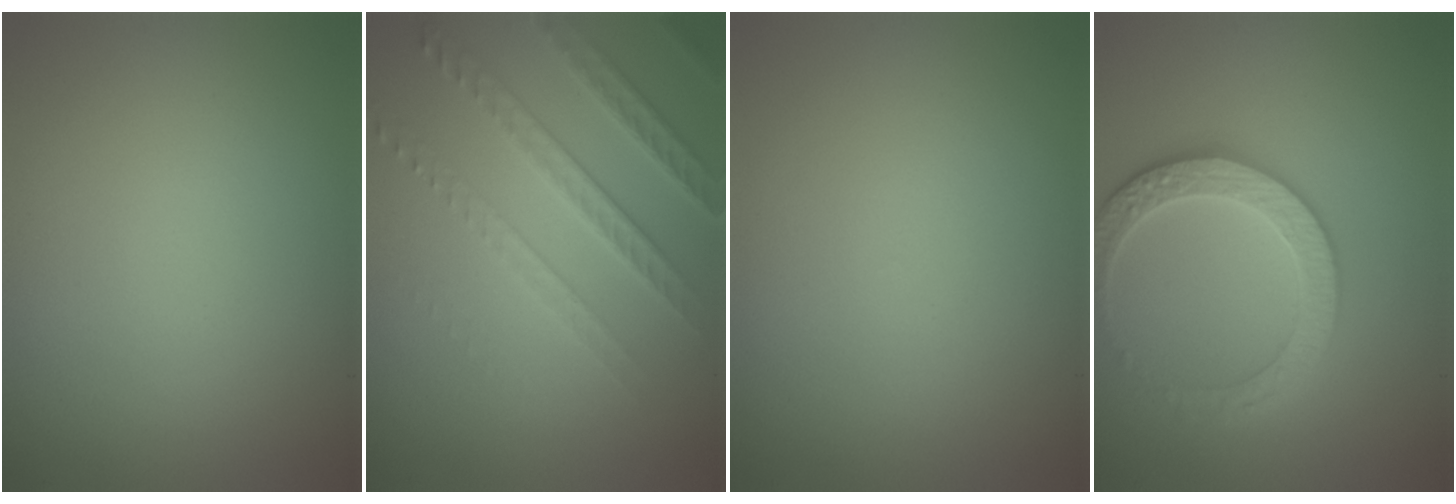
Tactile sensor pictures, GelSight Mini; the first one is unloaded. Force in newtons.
{"total": 3.6, "press": 3.2, "slide": 1.6}
{"total": 0.0}
{"total": 3.9, "press": 3.9, "slide": 0.8}